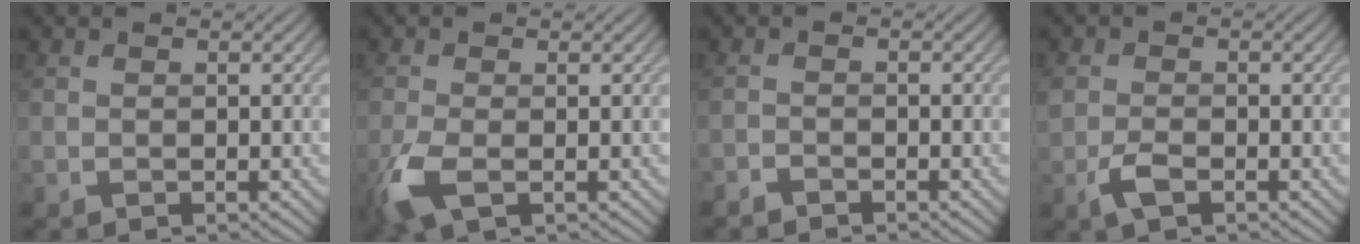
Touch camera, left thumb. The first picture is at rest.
{"total": 4.6, "force": [-1.8, 2.0, 3.8], "torque": [-0.096, -0.009, -0.042]}
{"total": 1.3, "force": [-1.3, 0.1, 0.2], "torque": [-0.002, 0.001, -0.030]}
{"total": 2.6, "force": [-1.3, 1.4, 1.9], "torque": [-0.043, 0.001, -0.030]}